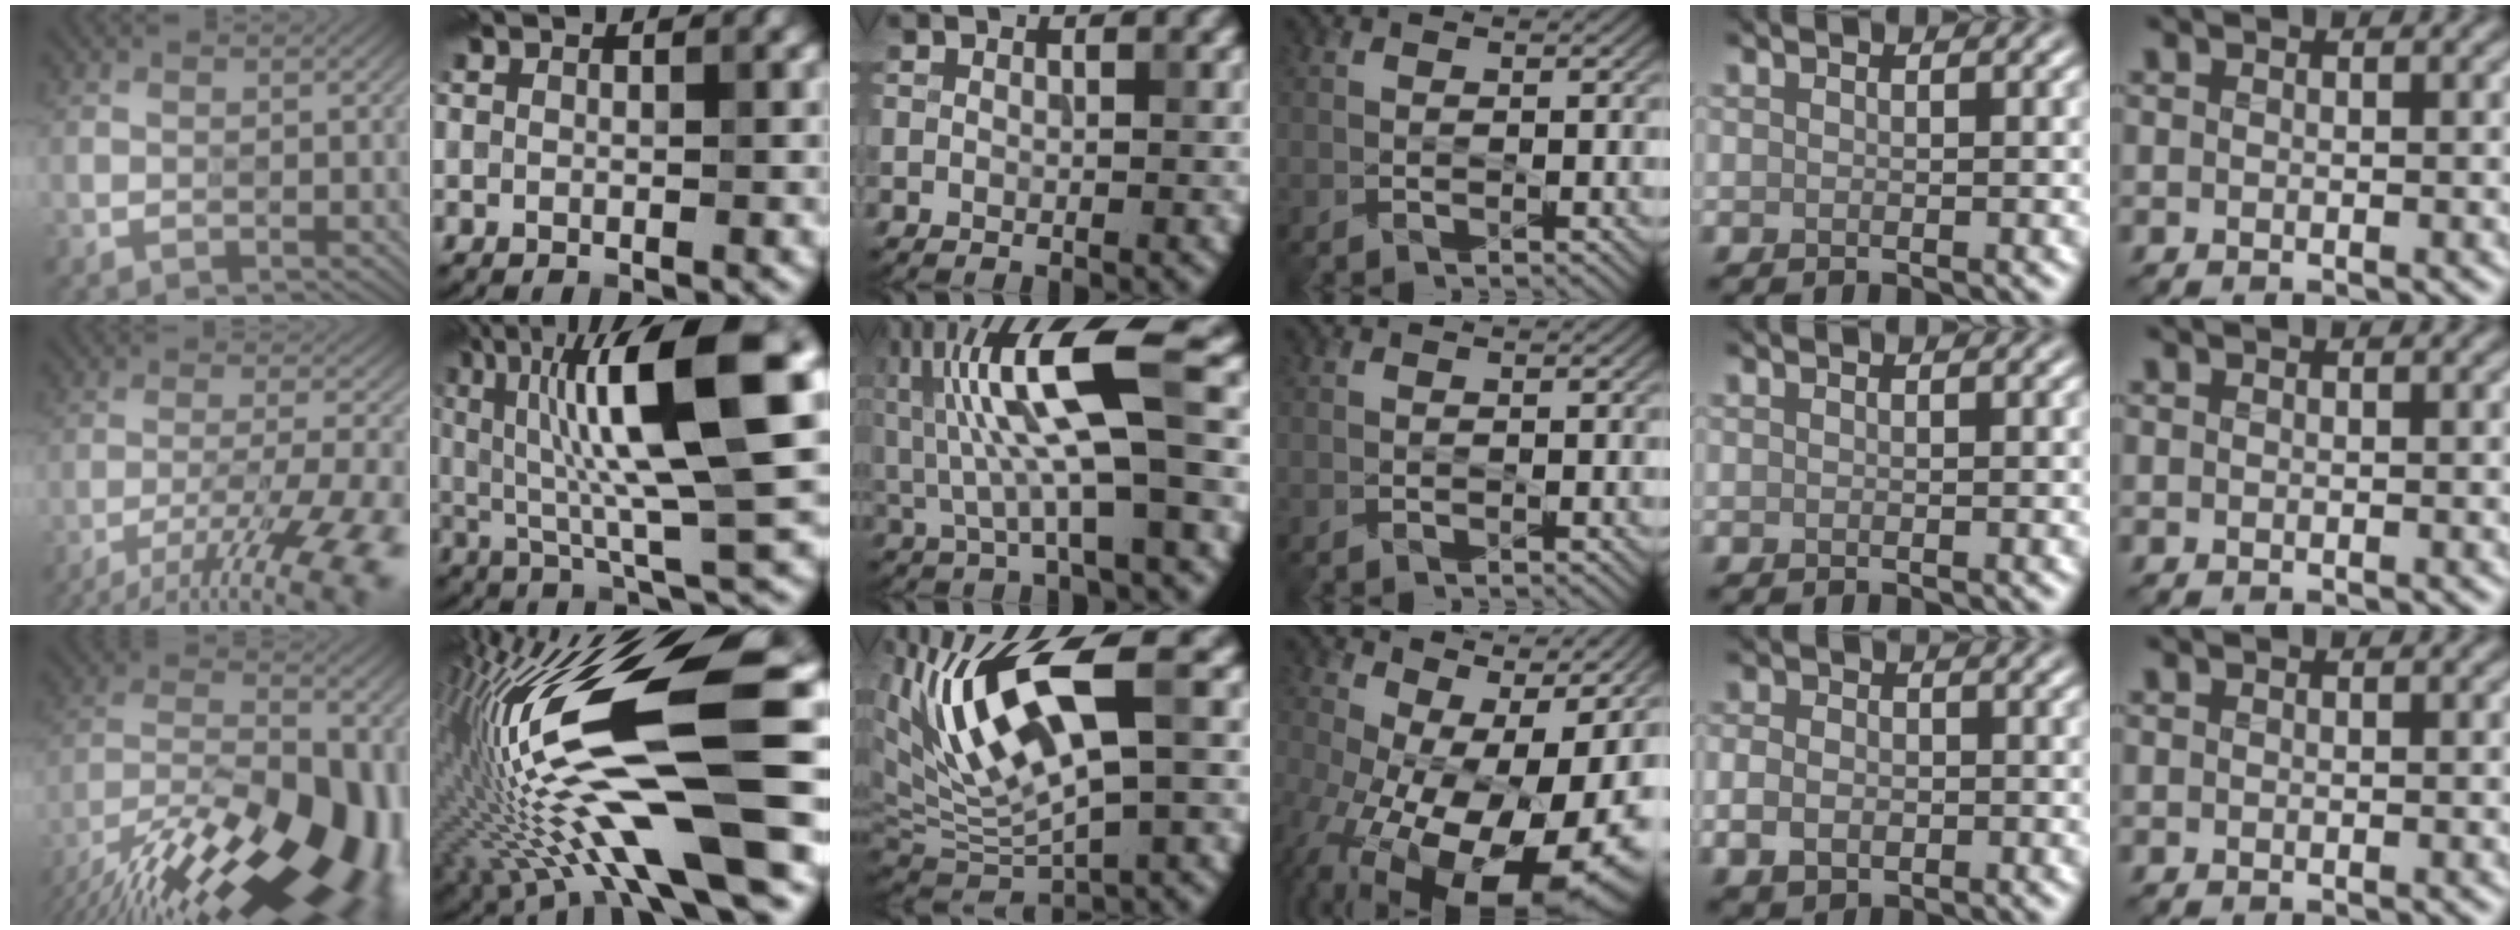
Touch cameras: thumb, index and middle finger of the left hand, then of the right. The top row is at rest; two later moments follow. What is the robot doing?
{"motion": "wipe", "object": "glass cup"}